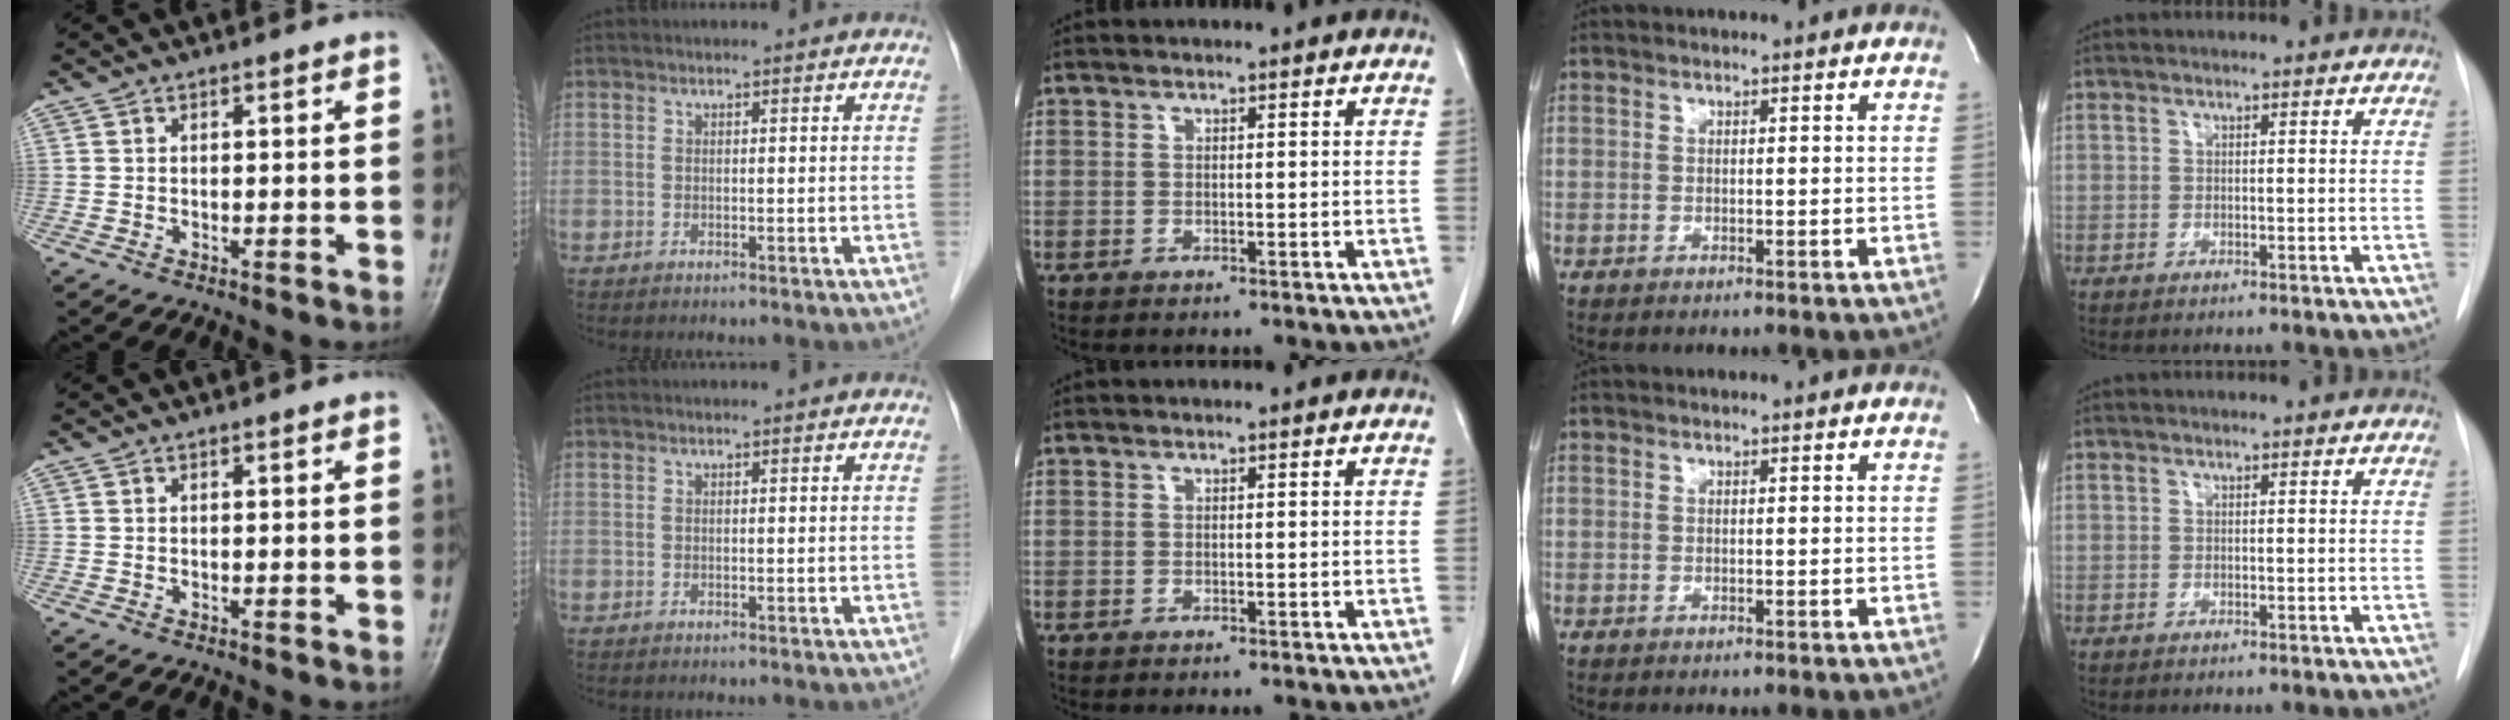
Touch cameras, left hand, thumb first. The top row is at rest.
{}